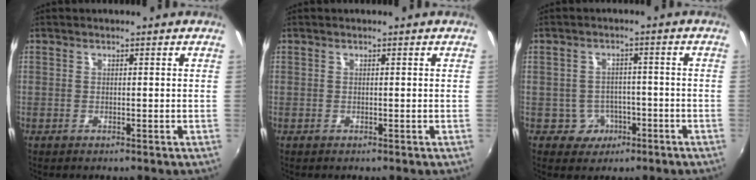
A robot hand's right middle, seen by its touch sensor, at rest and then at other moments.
{"total": 0.0}
{"total": 5.0, "force": [-2.3, 4.4, 0.7], "torque": [-0.027, 0.012, -0.024]}